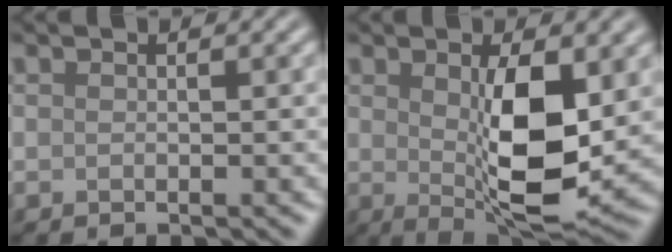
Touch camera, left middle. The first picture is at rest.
{"total": 7.7, "force": [0.3, 2.3, 7.4], "torque": [-0.125, -0.011, 0.018]}